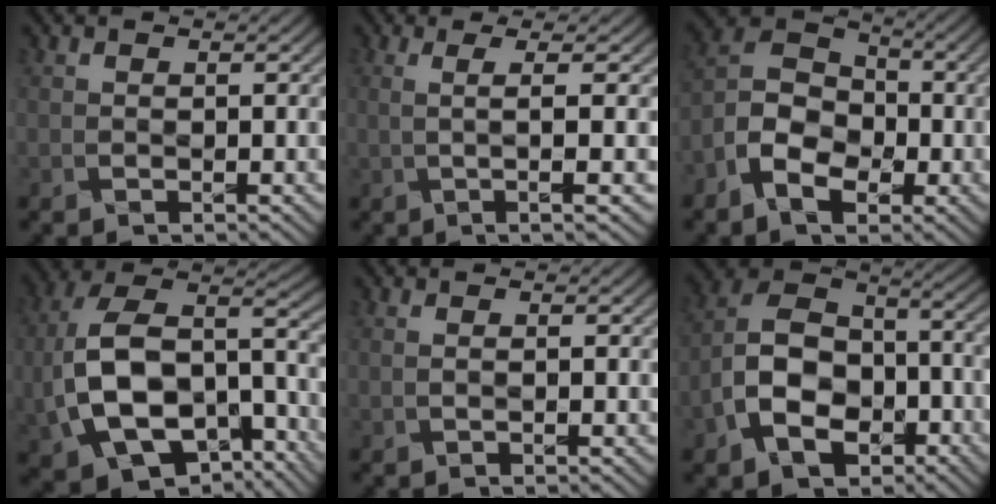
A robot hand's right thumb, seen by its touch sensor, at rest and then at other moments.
{"total": 5.0, "force": [0.1, 0.6, 5.0], "torque": [-0.085, 0.008, 0.006]}
{"total": 8.4, "force": [-4.4, 5.6, 4.5], "torque": [-0.093, -0.005, -0.099]}
{"total": 16.8, "force": [-5.1, 10.7, 11.9], "torque": [-0.255, -0.029, -0.070]}
{"total": 0.9, "force": [-0.2, 0.2, 0.8], "torque": [-0.011, 0.000, -0.005]}
{"total": 12.1, "force": [-5.2, 7.8, 7.6], "torque": [-0.161, -0.011, -0.105]}